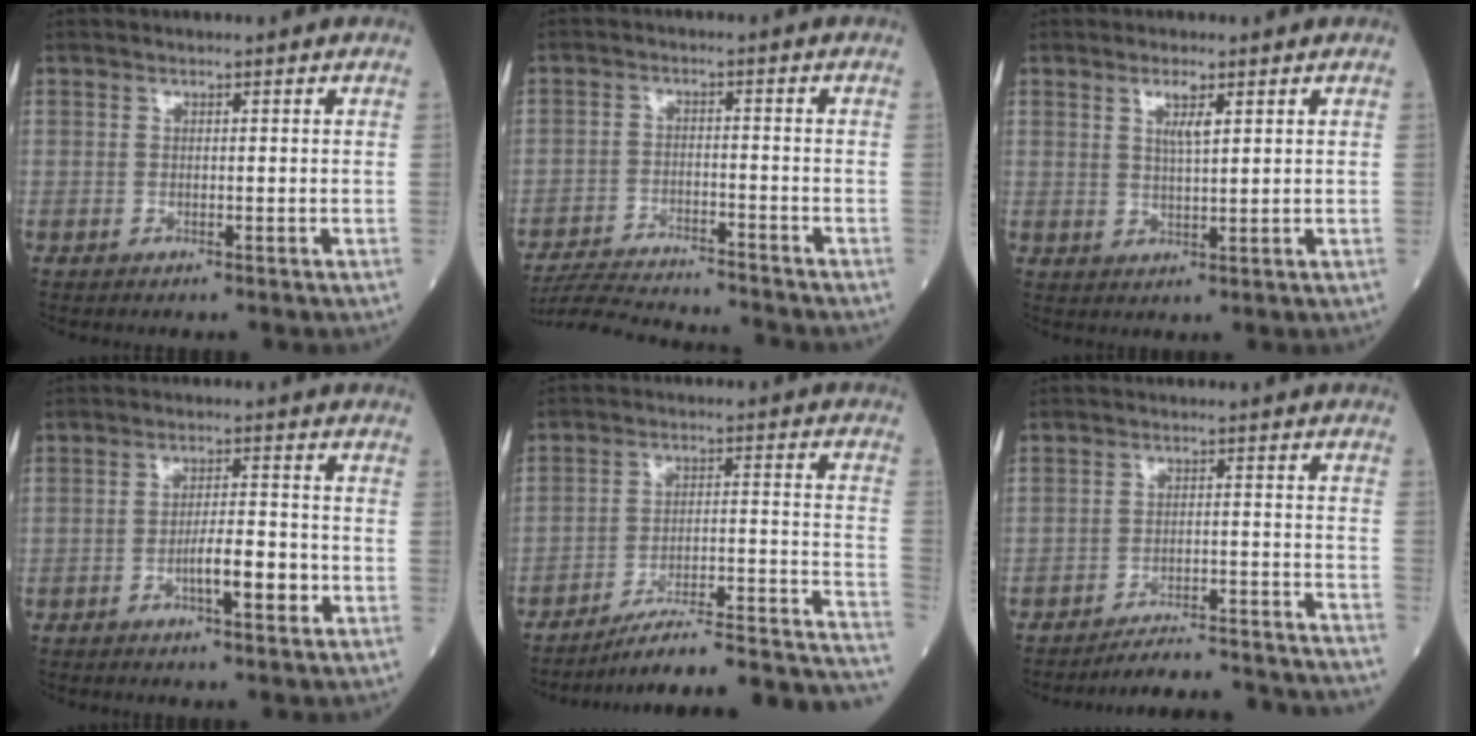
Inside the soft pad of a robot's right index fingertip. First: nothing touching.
{"total": 12.0, "force": [-11.6, 0.6, 3.1], "torque": [-0.050, -0.003, -0.184]}
{"total": 3.0, "force": [1.5, 0.4, 2.6], "torque": [-0.050, 0.000, 0.027]}
{"total": 5.5, "force": [-2.0, 1.1, 5.0], "torque": [-0.081, 0.003, -0.031]}
{"total": 20.4, "force": [-17.8, 1.0, 10.0], "torque": [-0.073, 0.024, -0.252]}
{"total": 18.5, "force": [-18.0, -0.7, 4.2], "torque": [-0.035, -0.009, -0.234]}